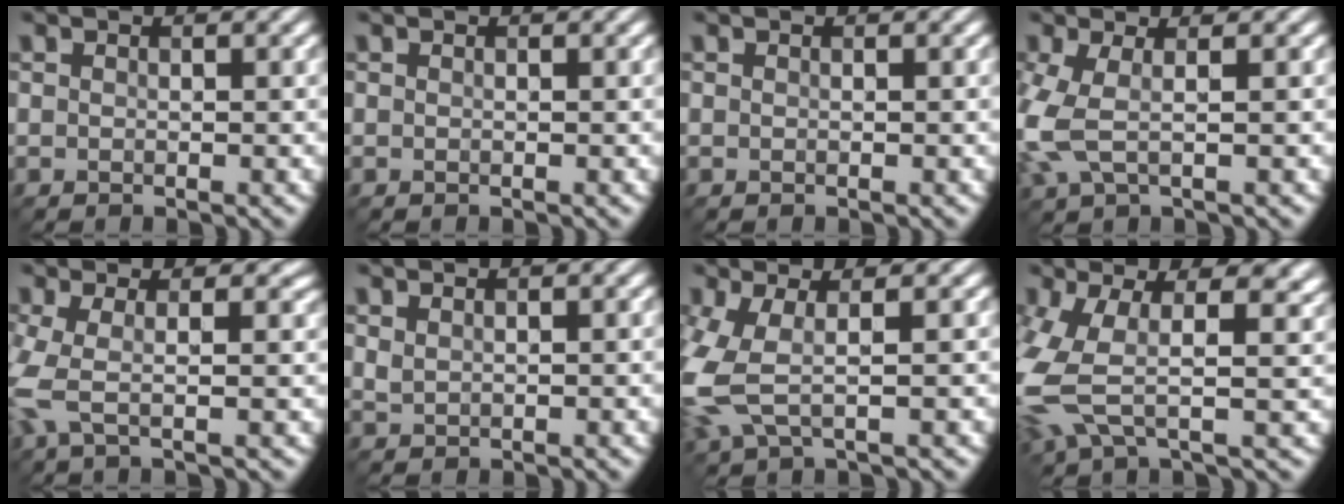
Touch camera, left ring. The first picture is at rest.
{"total": 0.0}
{"total": 0.0}
{"total": 4.0, "force": [-0.1, 1.6, 3.7], "torque": [-0.107, -0.004, -0.007]}
{"total": 4.3, "force": [-0.1, 1.5, 4.0], "torque": [-0.098, -0.004, -0.012]}
{"total": 0.7, "force": [0.5, 0.3, 0.4], "torque": [-0.014, 0.000, 0.014]}
{"total": 5.3, "force": [-0.3, 2.2, 4.8], "torque": [-0.144, -0.003, -0.010]}
{"total": 10.8, "force": [1.2, 5.4, 9.3], "torque": [-0.253, -0.017, 0.025]}